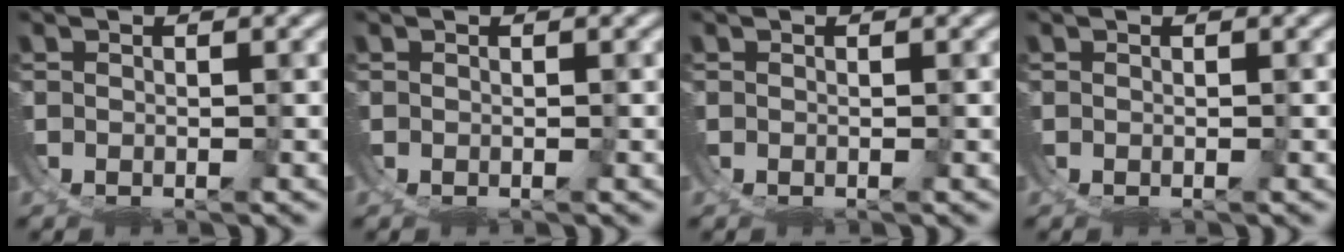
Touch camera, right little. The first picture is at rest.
{"total": 0.0}
{"total": 0.0}
{"total": 0.0}